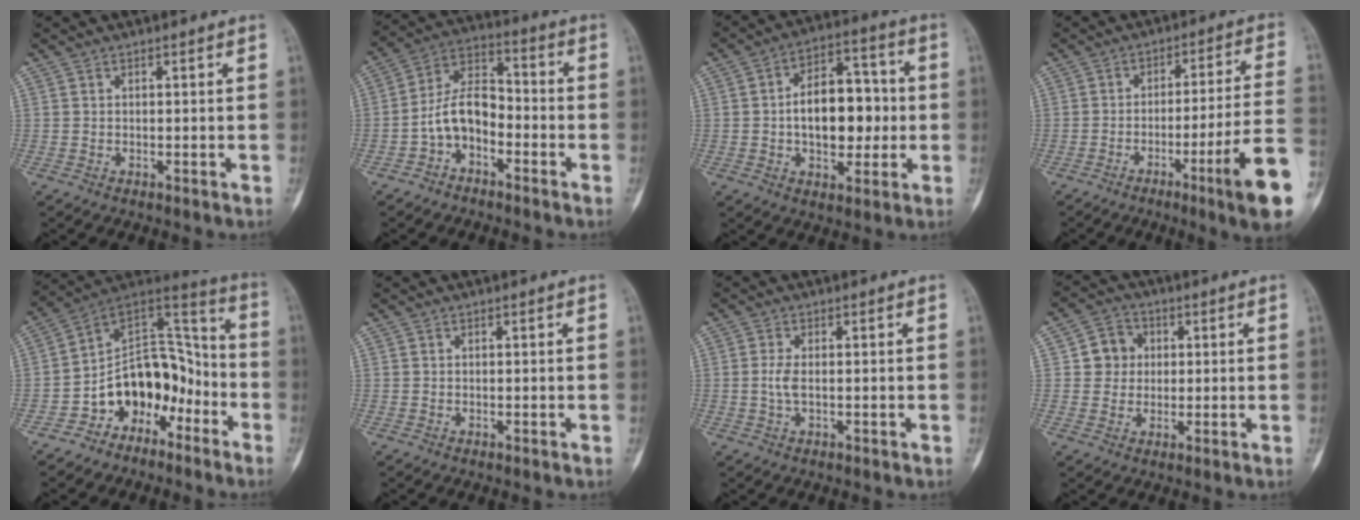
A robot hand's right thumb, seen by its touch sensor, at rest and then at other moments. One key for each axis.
{"total": 9.6, "fx": -3.7, "fy": 6.1, "fz": 6.5, "tx": -0.107, "ty": 0.056, "tz": -0.079}
{"total": 14.8, "fx": -0.5, "fy": 9.0, "fz": 11.8, "tx": -0.140, "ty": 0.031, "tz": -0.009}
{"total": 15.4, "fx": -6.4, "fy": -0.1, "fz": 13.9, "tx": -0.188, "ty": 0.019, "tz": -0.097}
{"total": 15.2, "fx": -6.9, "fy": 11.0, "fz": 7.9, "tx": -0.061, "ty": 0.111, "tz": -0.118}
{"total": 0.0}
{"total": 2.3, "fx": -0.1, "fy": 1.1, "fz": 2.1, "tx": -0.049, "ty": 0.002, "tz": -0.003}
{"total": 6.1, "fx": 0.9, "fy": 5.7, "fz": 2.0, "tx": 0.001, "ty": 0.006, "tz": 0.009}